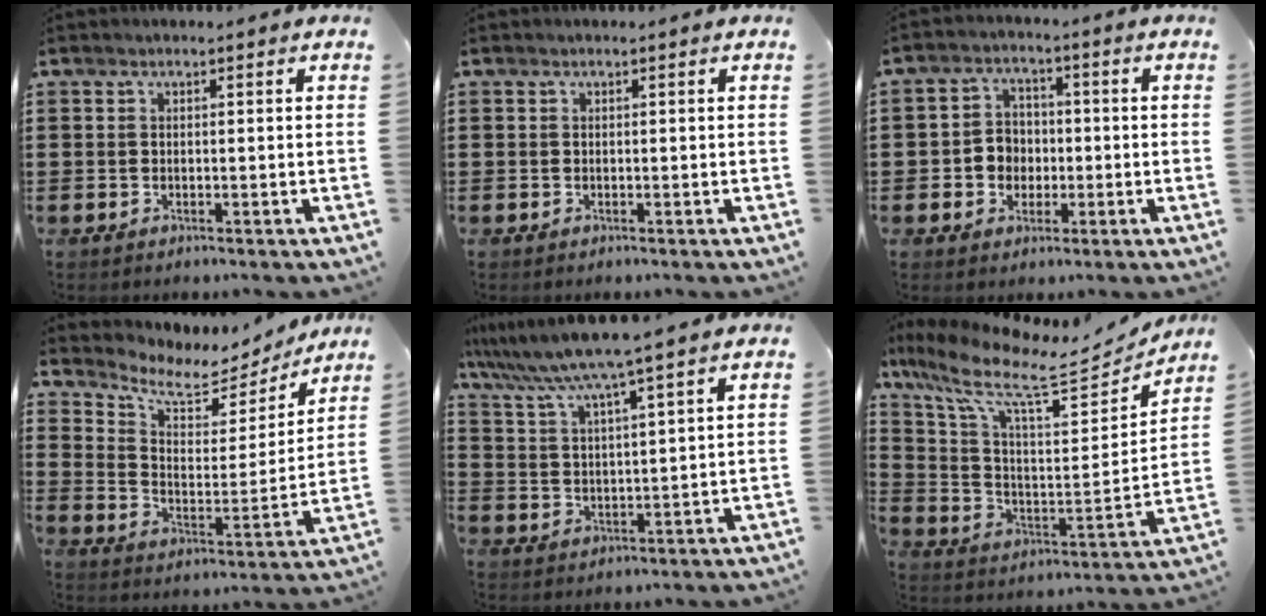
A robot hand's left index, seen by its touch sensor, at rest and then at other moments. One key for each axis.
{"total": 0.0}
{"total": 4.5, "fx": -1.0, "fy": 4.2, "fz": 1.4, "tx": -0.042, "ty": 0.013, "tz": -0.022}
{"total": 6.5, "fx": 5.6, "fy": 2.4, "fz": 2.5, "tx": -0.073, "ty": -0.032, "tz": 0.091}
{"total": 6.7, "fx": 5.8, "fy": -1.2, "fz": 3.3, "tx": -0.086, "ty": -0.038, "tz": 0.095}
{"total": 11.0, "fx": 8.5, "fy": 2.2, "fz": 6.7, "tx": -0.156, "ty": -0.063, "tz": 0.137}